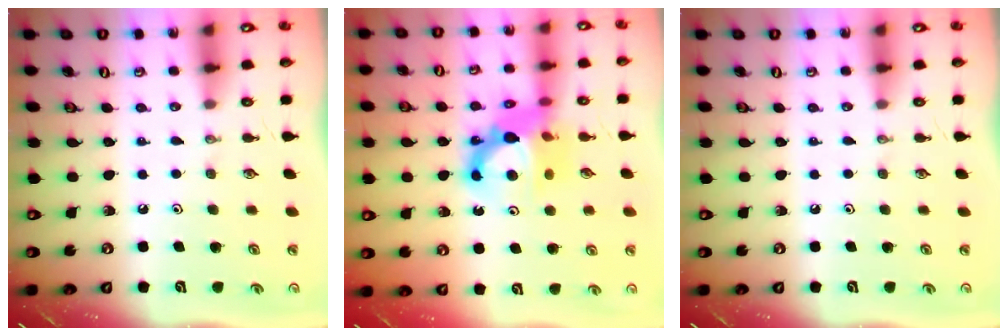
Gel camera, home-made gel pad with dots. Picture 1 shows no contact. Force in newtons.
{"total": 11.6, "press": 11.4, "slide": 2.3}
{"total": 0.0}